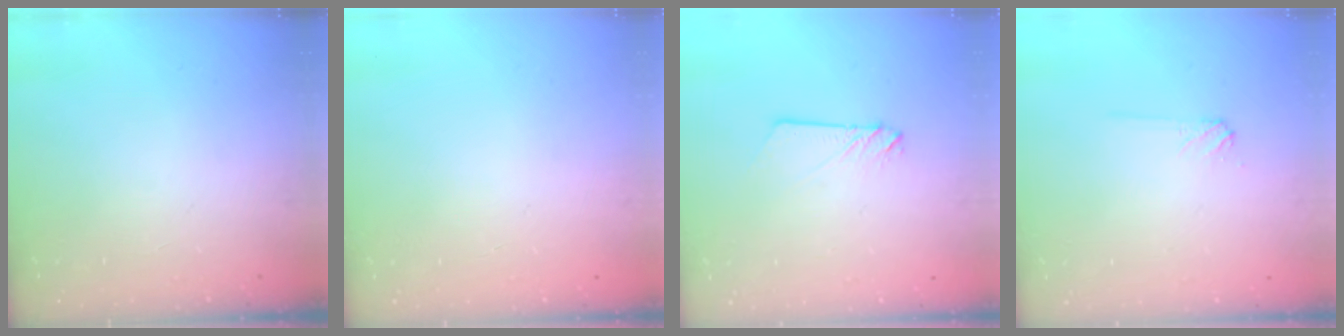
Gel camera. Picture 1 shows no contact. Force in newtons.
{"total": 0.0}
{"total": 2.3, "press": 2.3, "slide": 0.3}
{"total": 4.3, "press": 4.2, "slide": 0.8}